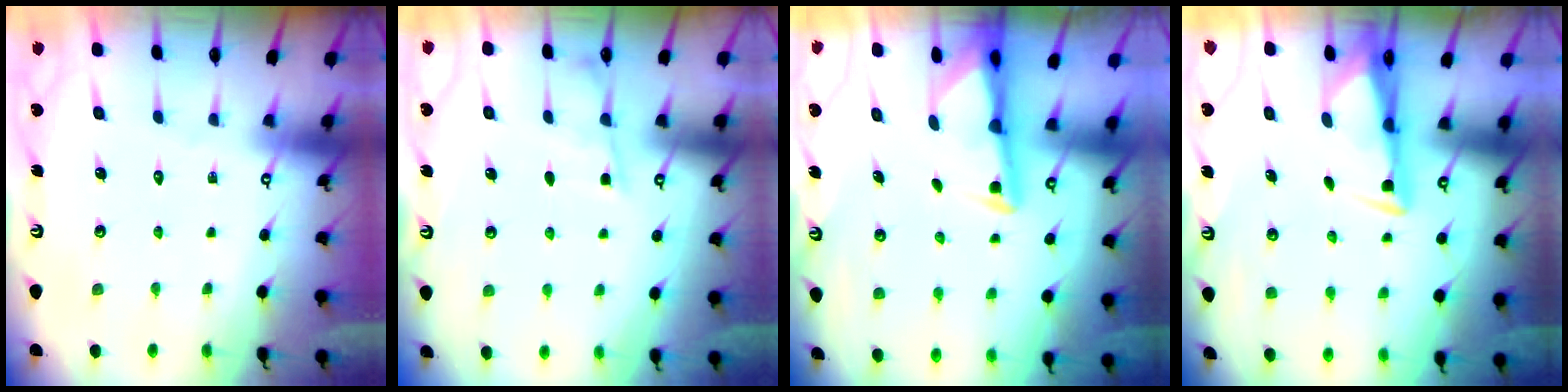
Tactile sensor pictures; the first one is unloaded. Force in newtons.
{"total": 4.3, "press": 4.2, "slide": 0.7}
{"total": 2.8, "press": 2.7, "slide": 0.7}
{"total": 2.9, "press": 2.8, "slide": 0.9}